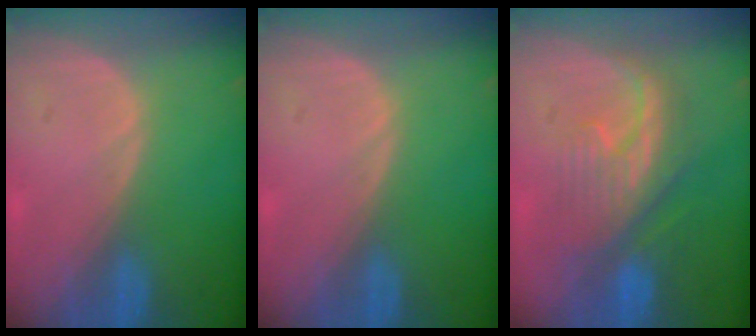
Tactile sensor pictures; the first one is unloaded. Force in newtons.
{"total": 0.0}
{"total": 7.9, "press": 7.9, "slide": 1.1}